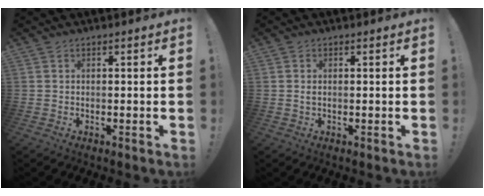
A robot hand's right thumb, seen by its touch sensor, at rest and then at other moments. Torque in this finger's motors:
{"motor_torque": [-0.16, -0.21, -0.11, 0.47, -0.01]}